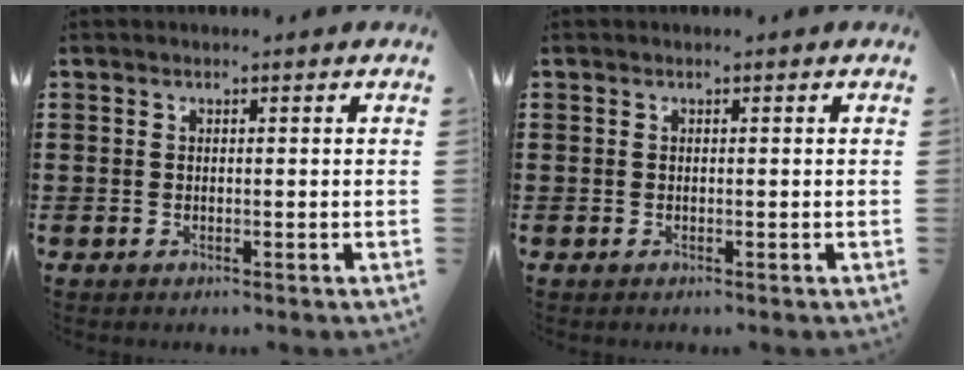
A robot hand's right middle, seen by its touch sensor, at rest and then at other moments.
{"total": 0.0}